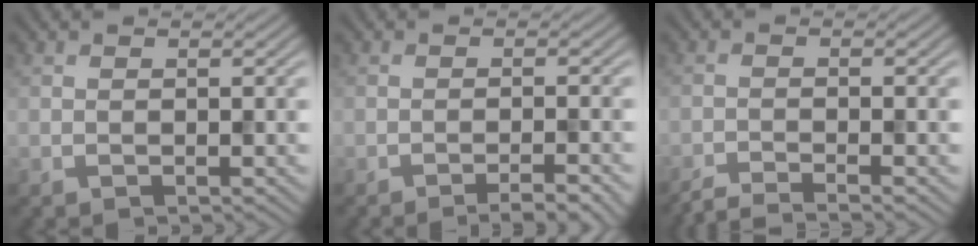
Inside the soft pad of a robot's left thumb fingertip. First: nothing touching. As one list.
[{"total": 3.9, "force": [-2.6, 0.6, 2.9], "torque": [-0.037, 0.011, -0.044]}, {"total": 3.5, "force": [-2.9, 0.3, 1.9], "torque": [-0.028, 0.001, -0.065]}]